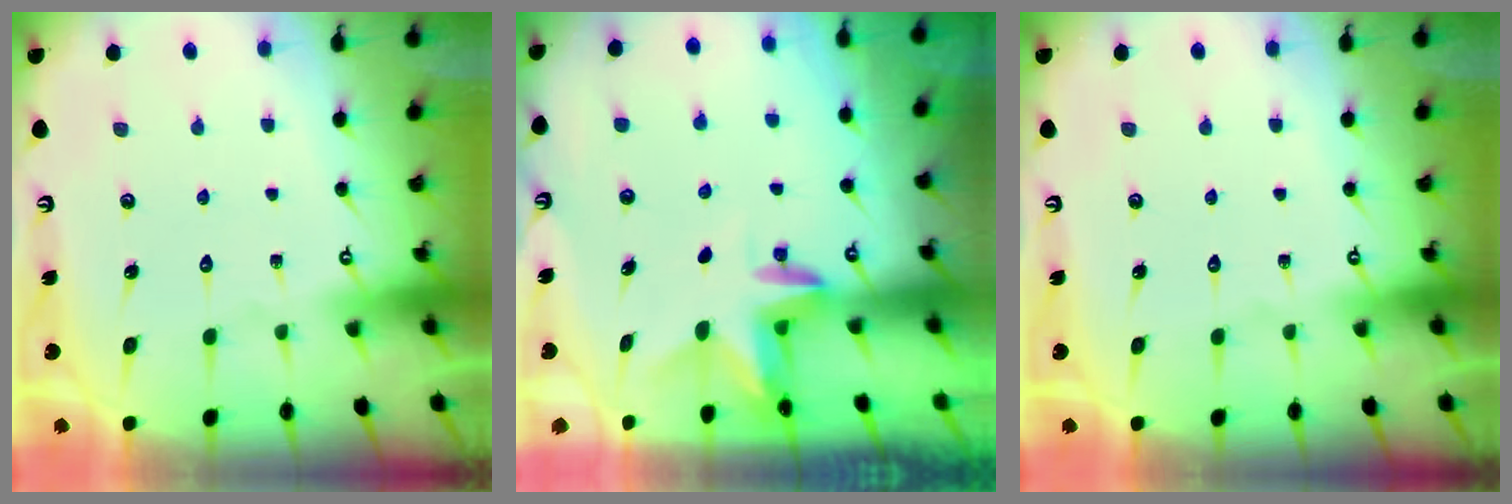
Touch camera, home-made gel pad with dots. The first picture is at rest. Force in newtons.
{"total": 3.2, "press": 3.2, "slide": 0.3}
{"total": 0.0}